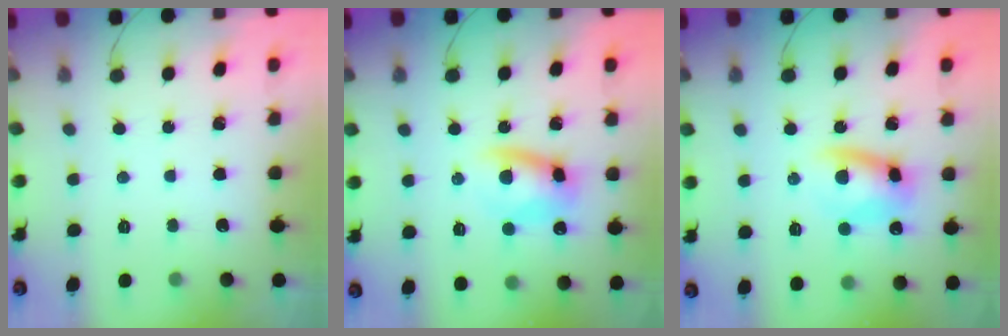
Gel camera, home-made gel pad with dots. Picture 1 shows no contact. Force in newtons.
{"total": 10.1, "press": 9.9, "slide": 1.8}
{"total": 10.1, "press": 9.9, "slide": 1.8}